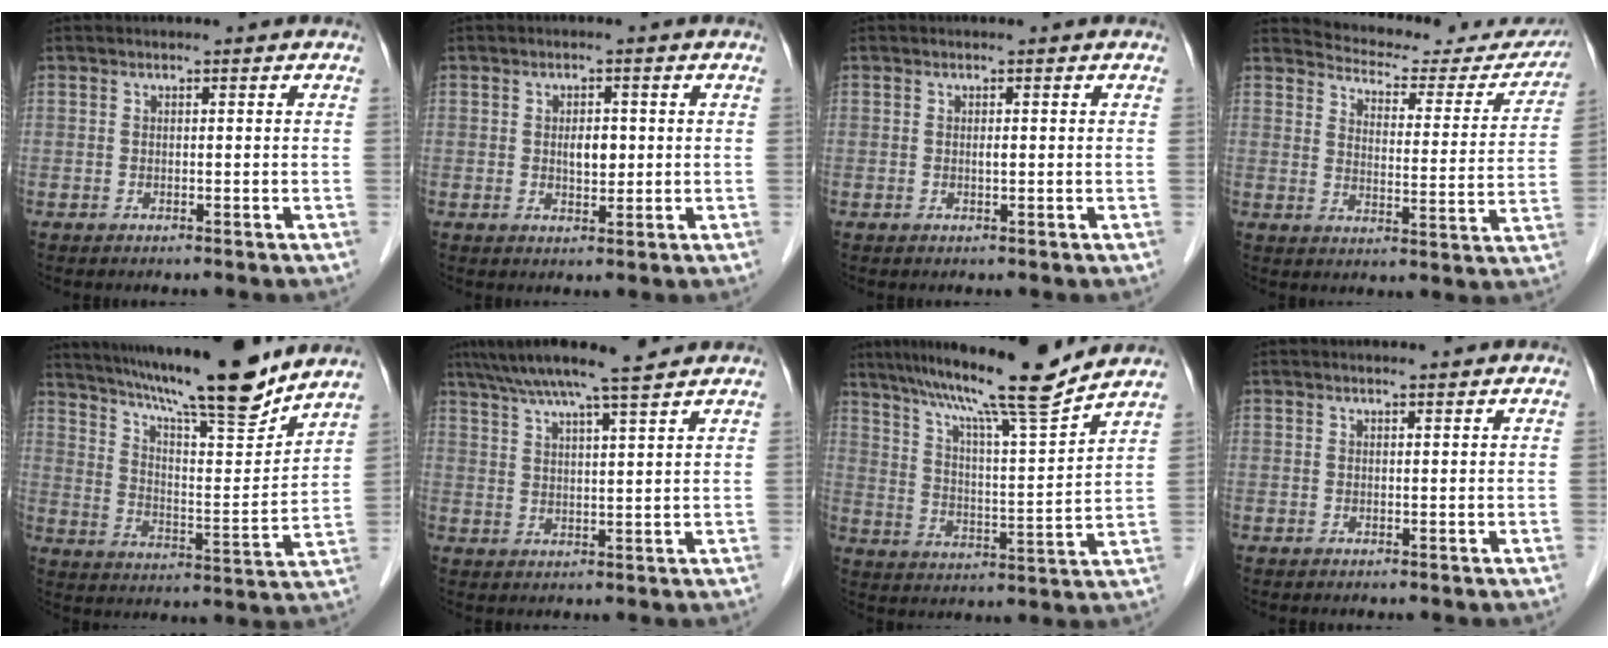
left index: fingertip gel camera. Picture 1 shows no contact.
{"total": 2.9, "force": [0.3, 1.5, 2.5], "torque": [-0.041, 0.000, 0.006]}
{"total": 0.6, "force": [0.1, 0.1, 0.5], "torque": [-0.014, -0.001, 0.001]}
{"total": 17.9, "force": [17.1, 4.3, 3.1], "torque": [-0.023, -0.041, 0.198]}
{"total": 20.1, "force": [17.0, 1.1, 10.6], "torque": [-0.174, 0.000, 0.264]}
{"total": 11.6, "force": [9.8, -0.1, 6.3], "torque": [-0.108, 0.026, 0.146]}
{"total": 15.1, "force": [12.7, -1.3, 7.9], "torque": [-0.136, 0.001, 0.203]}
{"total": 1.2, "force": [1.1, 0.0, 0.5], "torque": [-0.010, 0.009, 0.019]}